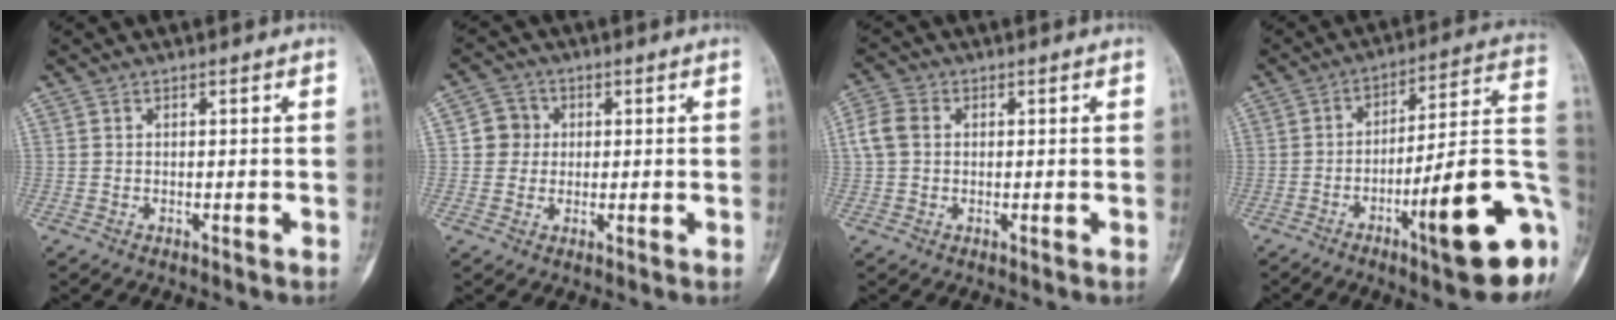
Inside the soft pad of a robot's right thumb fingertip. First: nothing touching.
{"total": 4.6, "force": [0.5, 4.4, 1.1], "torque": [0.010, 0.006, 0.002]}
{"total": 4.6, "force": [0.5, 3.6, 2.8], "torque": [-0.068, 0.014, 0.006]}
{"total": 21.5, "force": [-7.7, 4.2, 19.7], "torque": [-0.218, 0.038, -0.106]}